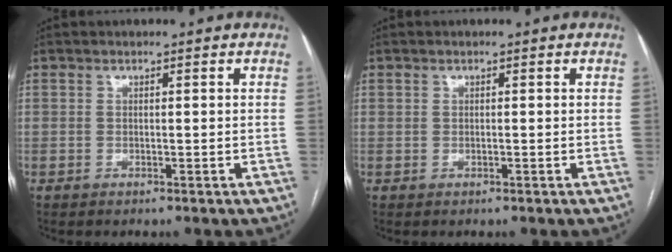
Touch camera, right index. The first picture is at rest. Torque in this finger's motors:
{"motor_torque": [0.19, 0.16, 0.02, 0.00]}